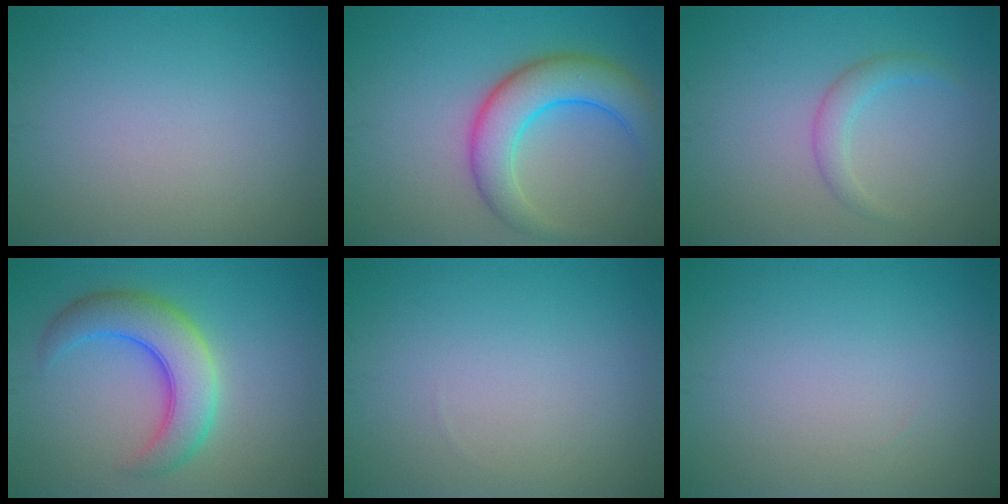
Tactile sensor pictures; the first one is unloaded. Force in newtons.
{"total": 6.6, "press": 6.6, "slide": 0.4}
{"total": 1.8, "press": 1.8, "slide": 0.1}
{"total": 6.4, "press": 6.4, "slide": 0.2}
{"total": 0.0}
{"total": 0.0}